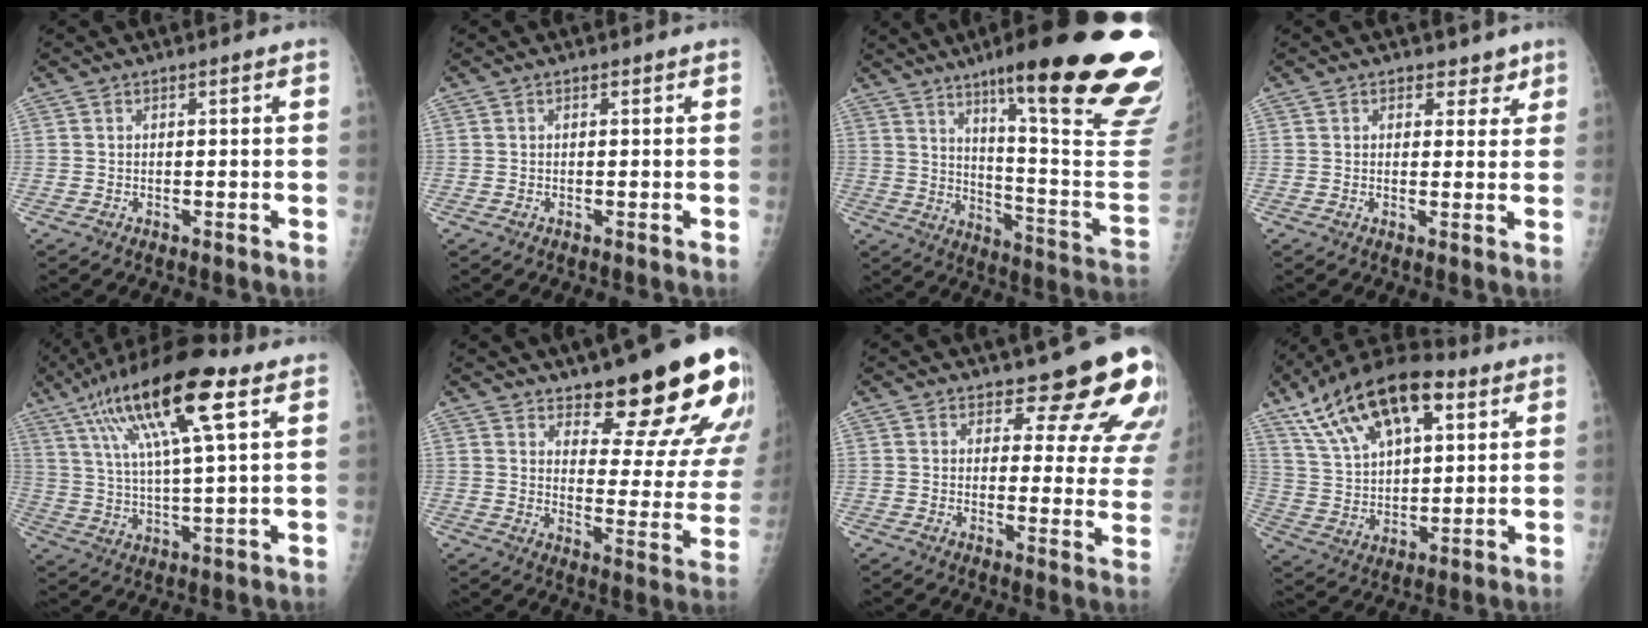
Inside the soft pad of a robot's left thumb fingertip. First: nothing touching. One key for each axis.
{"total": 0.0}
{"total": 30.3, "fx": 17.1, "fy": 4.1, "fz": 24.7, "tx": -0.253, "ty": -0.067, "tz": 0.251}
{"total": 3.4, "fx": 2.2, "fy": 2.4, "fz": 0.9, "tx": 0.018, "ty": -0.011, "tz": 0.028}
{"total": 19.1, "fx": 8.9, "fy": 4.2, "fz": 16.3, "tx": -0.298, "ty": -0.004, "tz": 0.153}
{"total": 19.0, "fx": 13.6, "fy": 5.1, "fz": 12.2, "tx": -0.123, "ty": -0.099, "tz": 0.186}
{"total": 13.2, "fx": 11.1, "fy": 4.3, "fz": 5.8, "tx": -0.023, "ty": -0.087, "tz": 0.114}
{"total": 21.1, "fx": 10.8, "fy": 10.2, "fz": 15.0, "tx": -0.247, "ty": -0.008, "tz": 0.194}